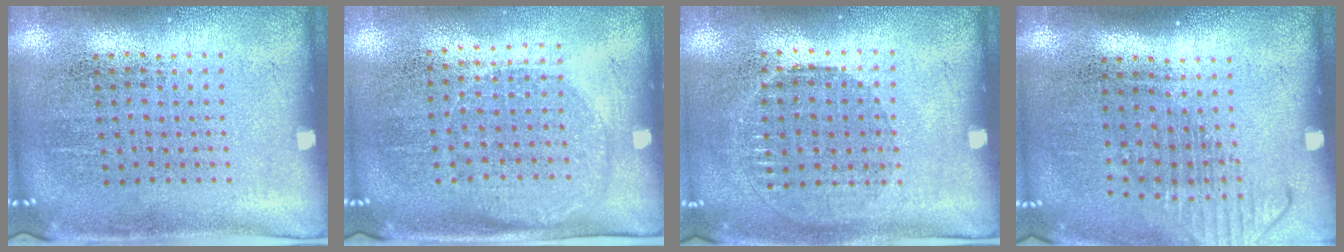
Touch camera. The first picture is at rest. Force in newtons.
{"total": 1.3, "press": 1.2, "slide": 0.5}
{"total": 0.9, "press": 0.8, "slide": 0.3}
{"total": 1.3, "press": 1.0, "slide": 0.9}